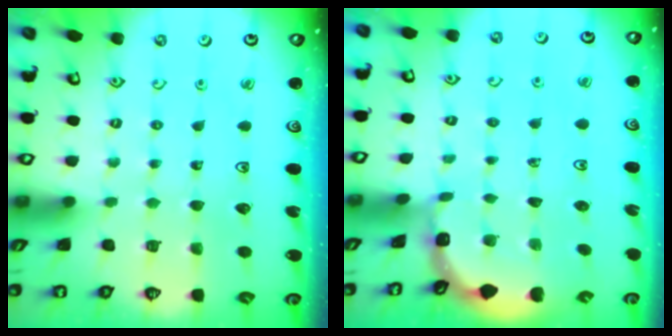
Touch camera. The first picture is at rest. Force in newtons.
{"total": 1.0, "press": 0.9, "slide": 0.2}